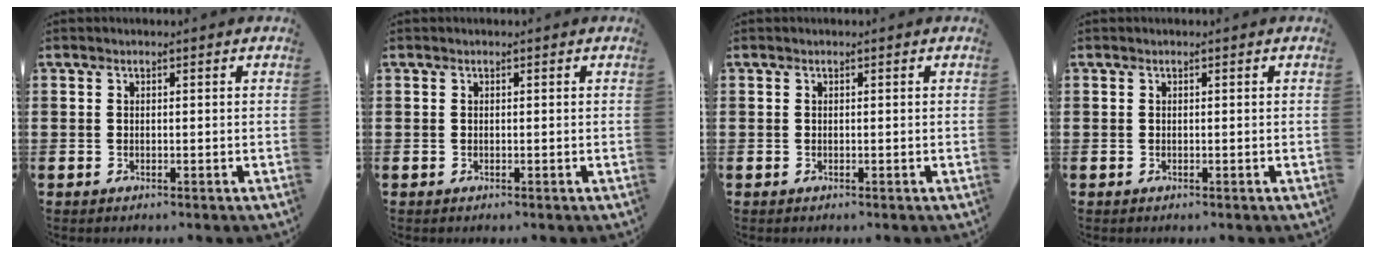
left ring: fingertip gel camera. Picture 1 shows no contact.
{"total": 0.0}
{"total": 0.0}
{"total": 0.0}